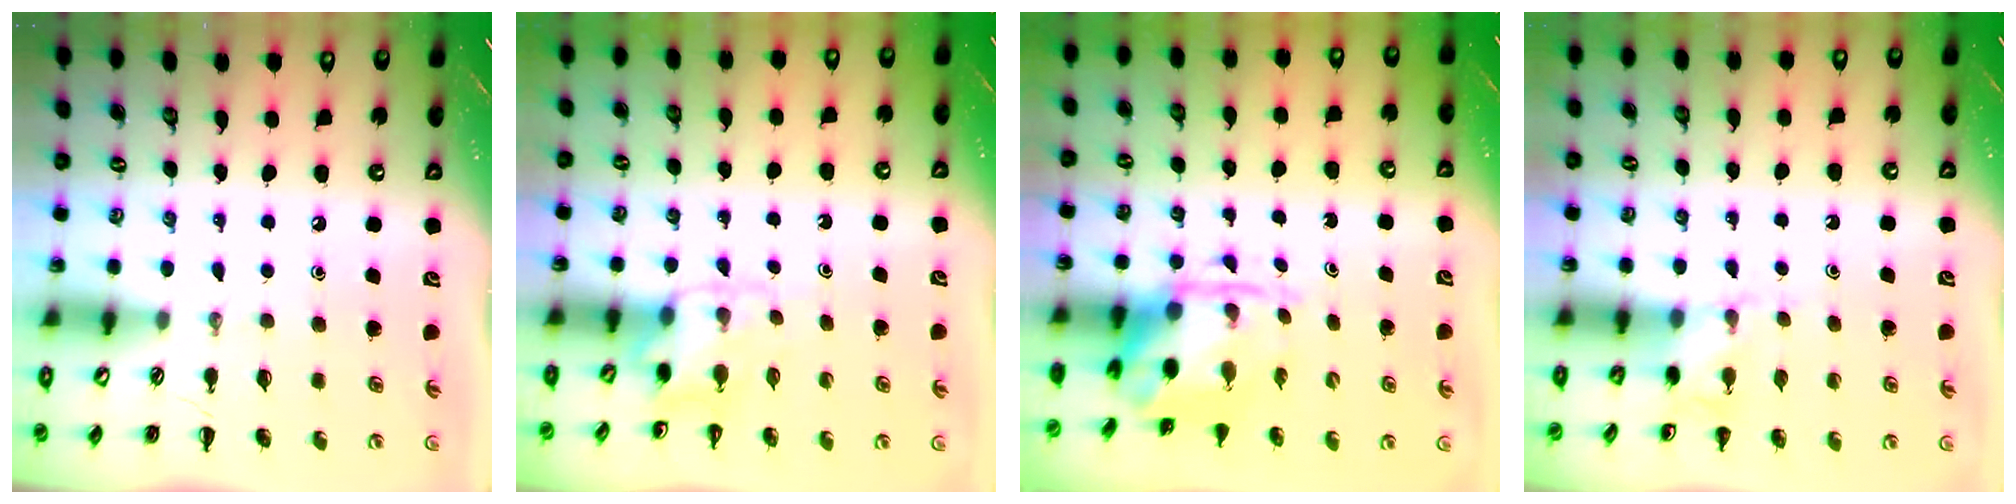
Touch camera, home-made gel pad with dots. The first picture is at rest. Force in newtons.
{"total": 3.7, "press": 3.7, "slide": 0.7}
{"total": 3.6, "press": 3.5, "slide": 0.8}
{"total": 4.7, "press": 4.5, "slide": 1.4}